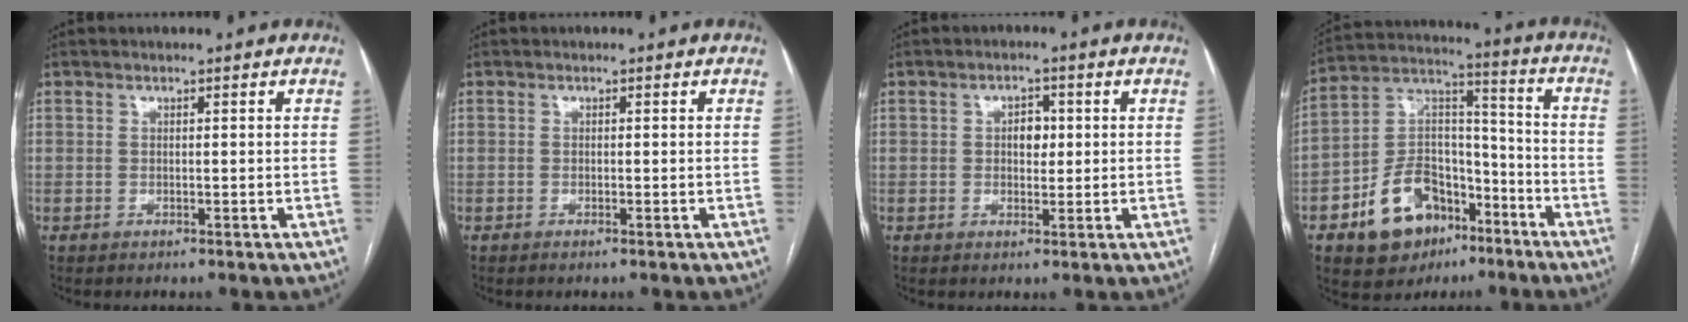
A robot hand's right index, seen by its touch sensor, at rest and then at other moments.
{"total": 0.5, "force": [-0.3, -0.1, 0.4], "torque": [-0.008, 0.001, -0.006]}
{"total": 3.0, "force": [0.4, 1.9, 2.3], "torque": [-0.031, 0.007, 0.006]}
{"total": 15.3, "force": [-8.2, 9.8, 8.5], "torque": [-0.159, 0.031, -0.134]}